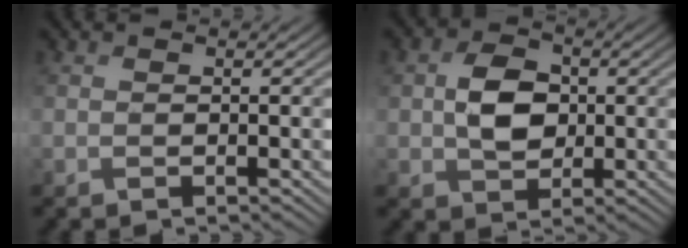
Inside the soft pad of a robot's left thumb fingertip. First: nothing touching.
{"total": 5.4, "force": [0.2, 4.1, 3.5], "torque": [-0.070, -0.001, 0.000]}